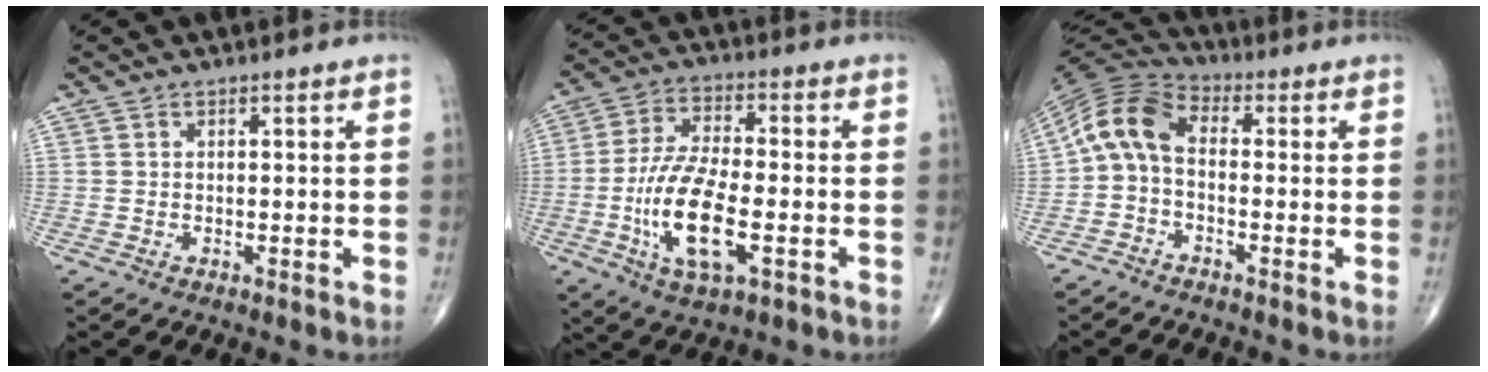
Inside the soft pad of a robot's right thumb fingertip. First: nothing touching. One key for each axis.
{"total": 14.3, "fx": -3.8, "fy": 5.6, "fz": 12.6, "tx": -0.252, "ty": 0.010, "tz": -0.068}
{"total": 9.3, "fx": -0.5, "fy": 5.7, "fz": 7.4, "tx": -0.137, "ty": 0.029, "tz": -0.030}